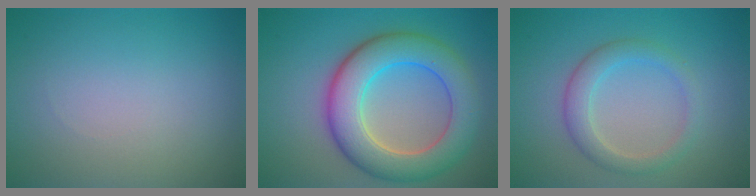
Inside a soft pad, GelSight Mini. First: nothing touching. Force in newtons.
{"total": 8.3, "press": 8.3, "slide": 0.2}
{"total": 2.9, "press": 2.9, "slide": 0.2}